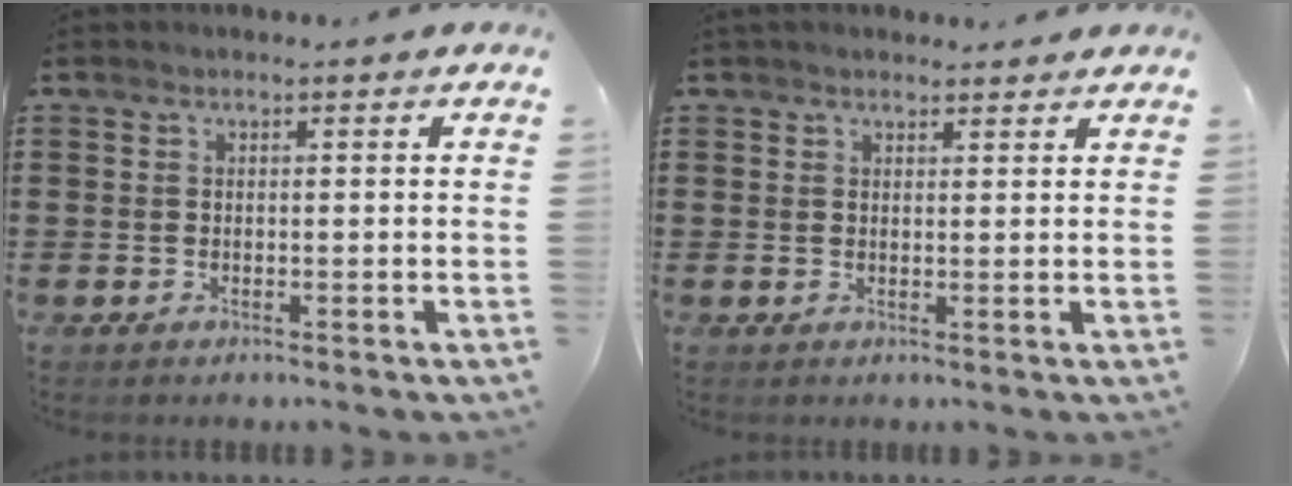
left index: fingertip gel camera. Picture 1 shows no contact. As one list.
[{"total": 1.8, "force": [1.7, 0.5, 0.2], "torque": [-0.009, 0.001, 0.035]}]